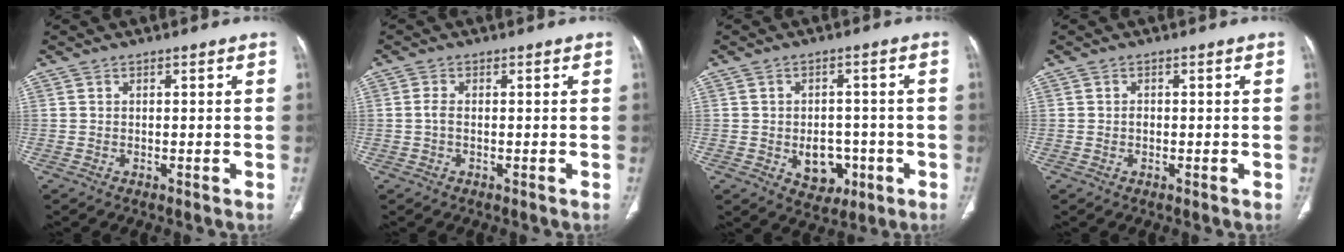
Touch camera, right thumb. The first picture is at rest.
{"total": 1.7, "force": [-0.1, 0.8, 1.4], "torque": [-0.033, 0.000, -0.002]}
{"total": 7.2, "force": [-2.0, 5.4, 4.3], "torque": [-0.029, 0.013, -0.015]}
{"total": 0.9, "force": [-0.1, 0.7, 0.6], "torque": [-0.009, 0.001, -0.003]}